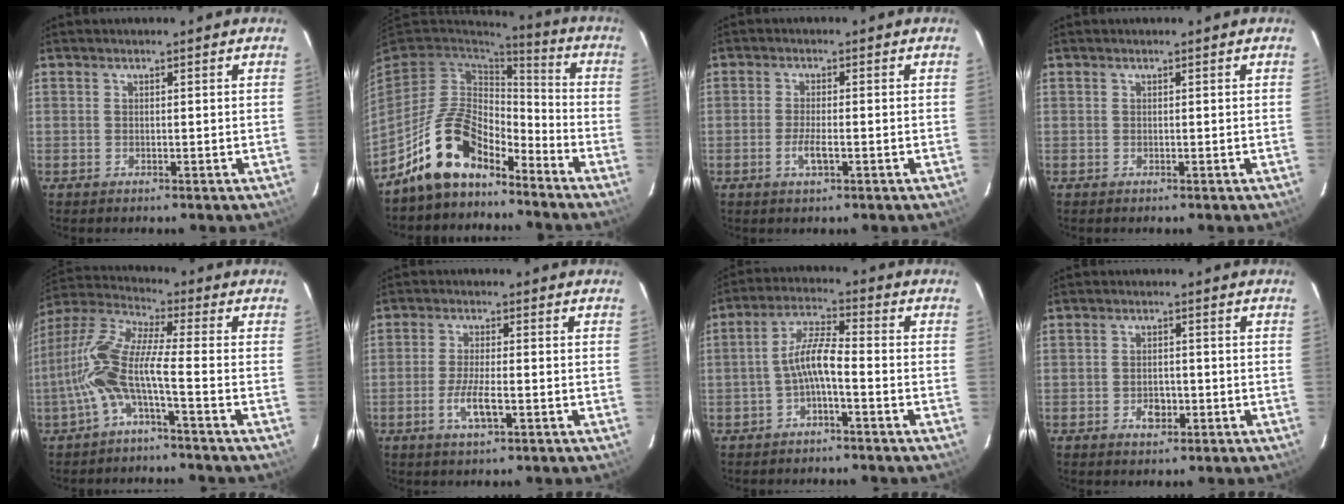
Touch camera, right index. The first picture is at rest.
{"total": 13.8, "force": [-10.2, 6.1, 7.0], "torque": [-0.154, 0.015, -0.185]}
{"total": 3.1, "force": [-1.3, 0.6, 2.8], "torque": [-0.059, -0.005, -0.025]}
{"total": 0.0}
{"total": 11.0, "force": [-3.6, 1.2, 10.4], "torque": [-0.227, 0.011, -0.078]}
{"total": 5.3, "force": [-2.1, 1.1, 4.7], "torque": [-0.097, -0.008, -0.041]}
{"total": 5.8, "force": [-2.4, 1.0, 5.1], "torque": [-0.113, 0.018, -0.044]}
{"total": 3.3, "force": [-1.4, 2.3, 2.0], "torque": [-0.038, 0.003, -0.020]}